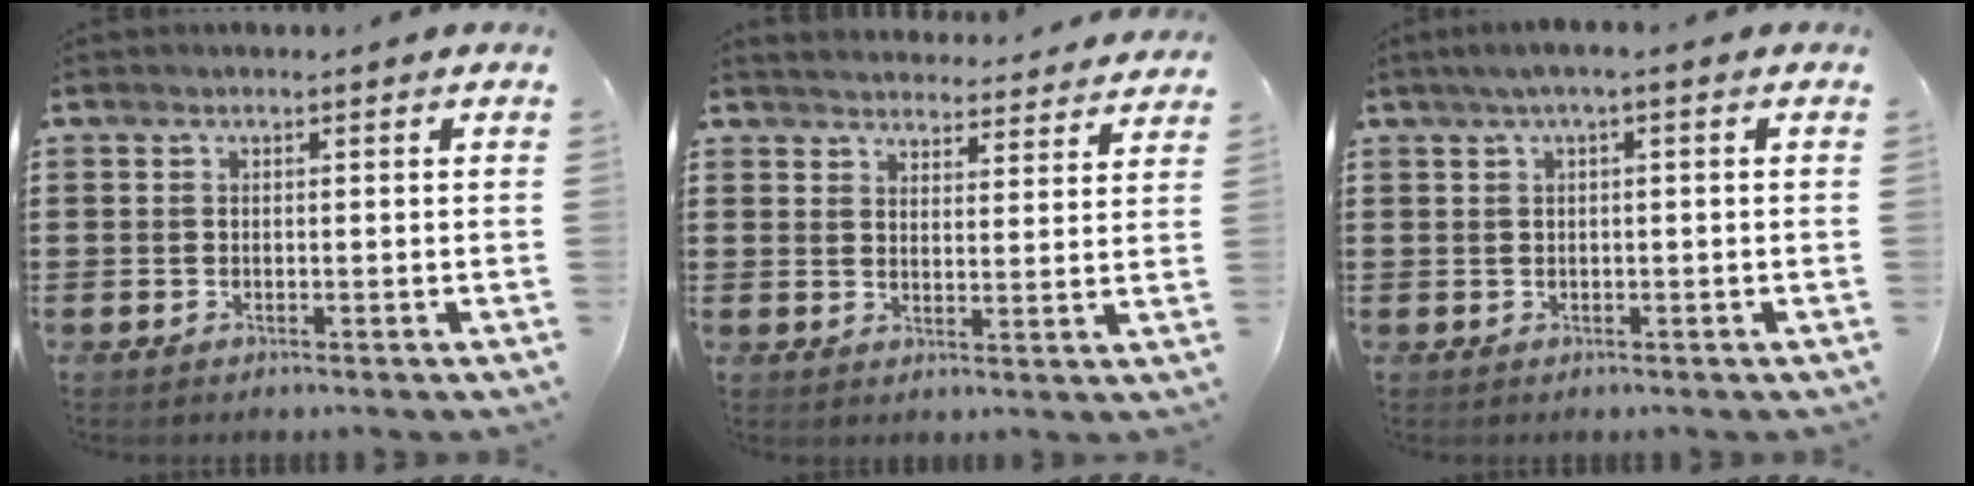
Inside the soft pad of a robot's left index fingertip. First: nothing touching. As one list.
[{"total": 3.7, "force": [3.7, -0.1, -0.1], "torque": [-0.013, -0.024, 0.064]}, {"total": 1.6, "force": [-0.3, 0.1, 1.5], "torque": [-0.023, -0.001, -0.008]}]